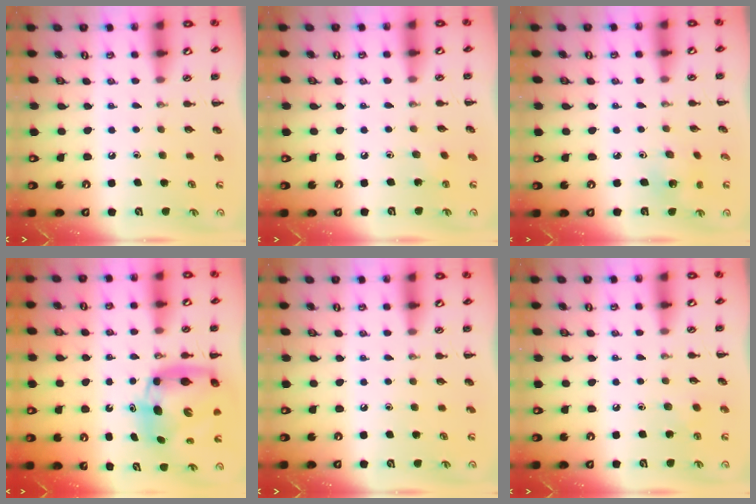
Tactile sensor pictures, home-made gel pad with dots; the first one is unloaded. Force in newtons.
{"total": 1.4, "press": 1.3, "slide": 0.5}
{"total": 2.6, "press": 2.4, "slide": 0.9}
{"total": 9.1, "press": 8.8, "slide": 2.5}
{"total": 0.0}
{"total": 4.8, "press": 4.7, "slide": 1.2}